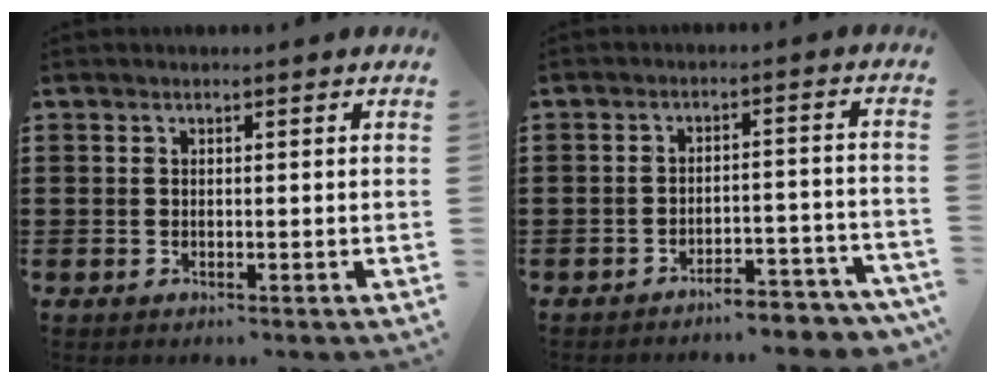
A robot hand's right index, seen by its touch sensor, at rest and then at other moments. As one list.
[{"total": 4.5, "force": [-4.4, 0.3, 1.0], "torque": [-0.020, 0.001, -0.089]}]